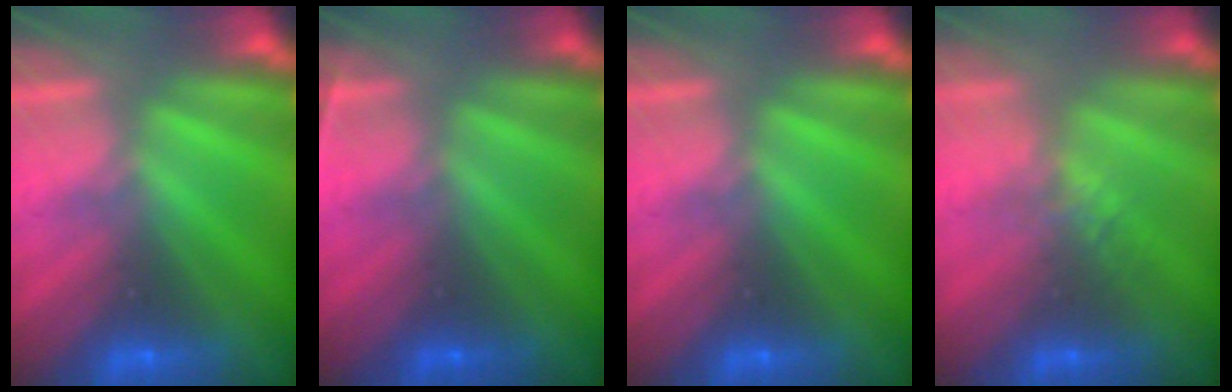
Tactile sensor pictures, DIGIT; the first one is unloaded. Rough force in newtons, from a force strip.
{"total": 2.3}
{"total": 0.0}
{"total": 2.2}